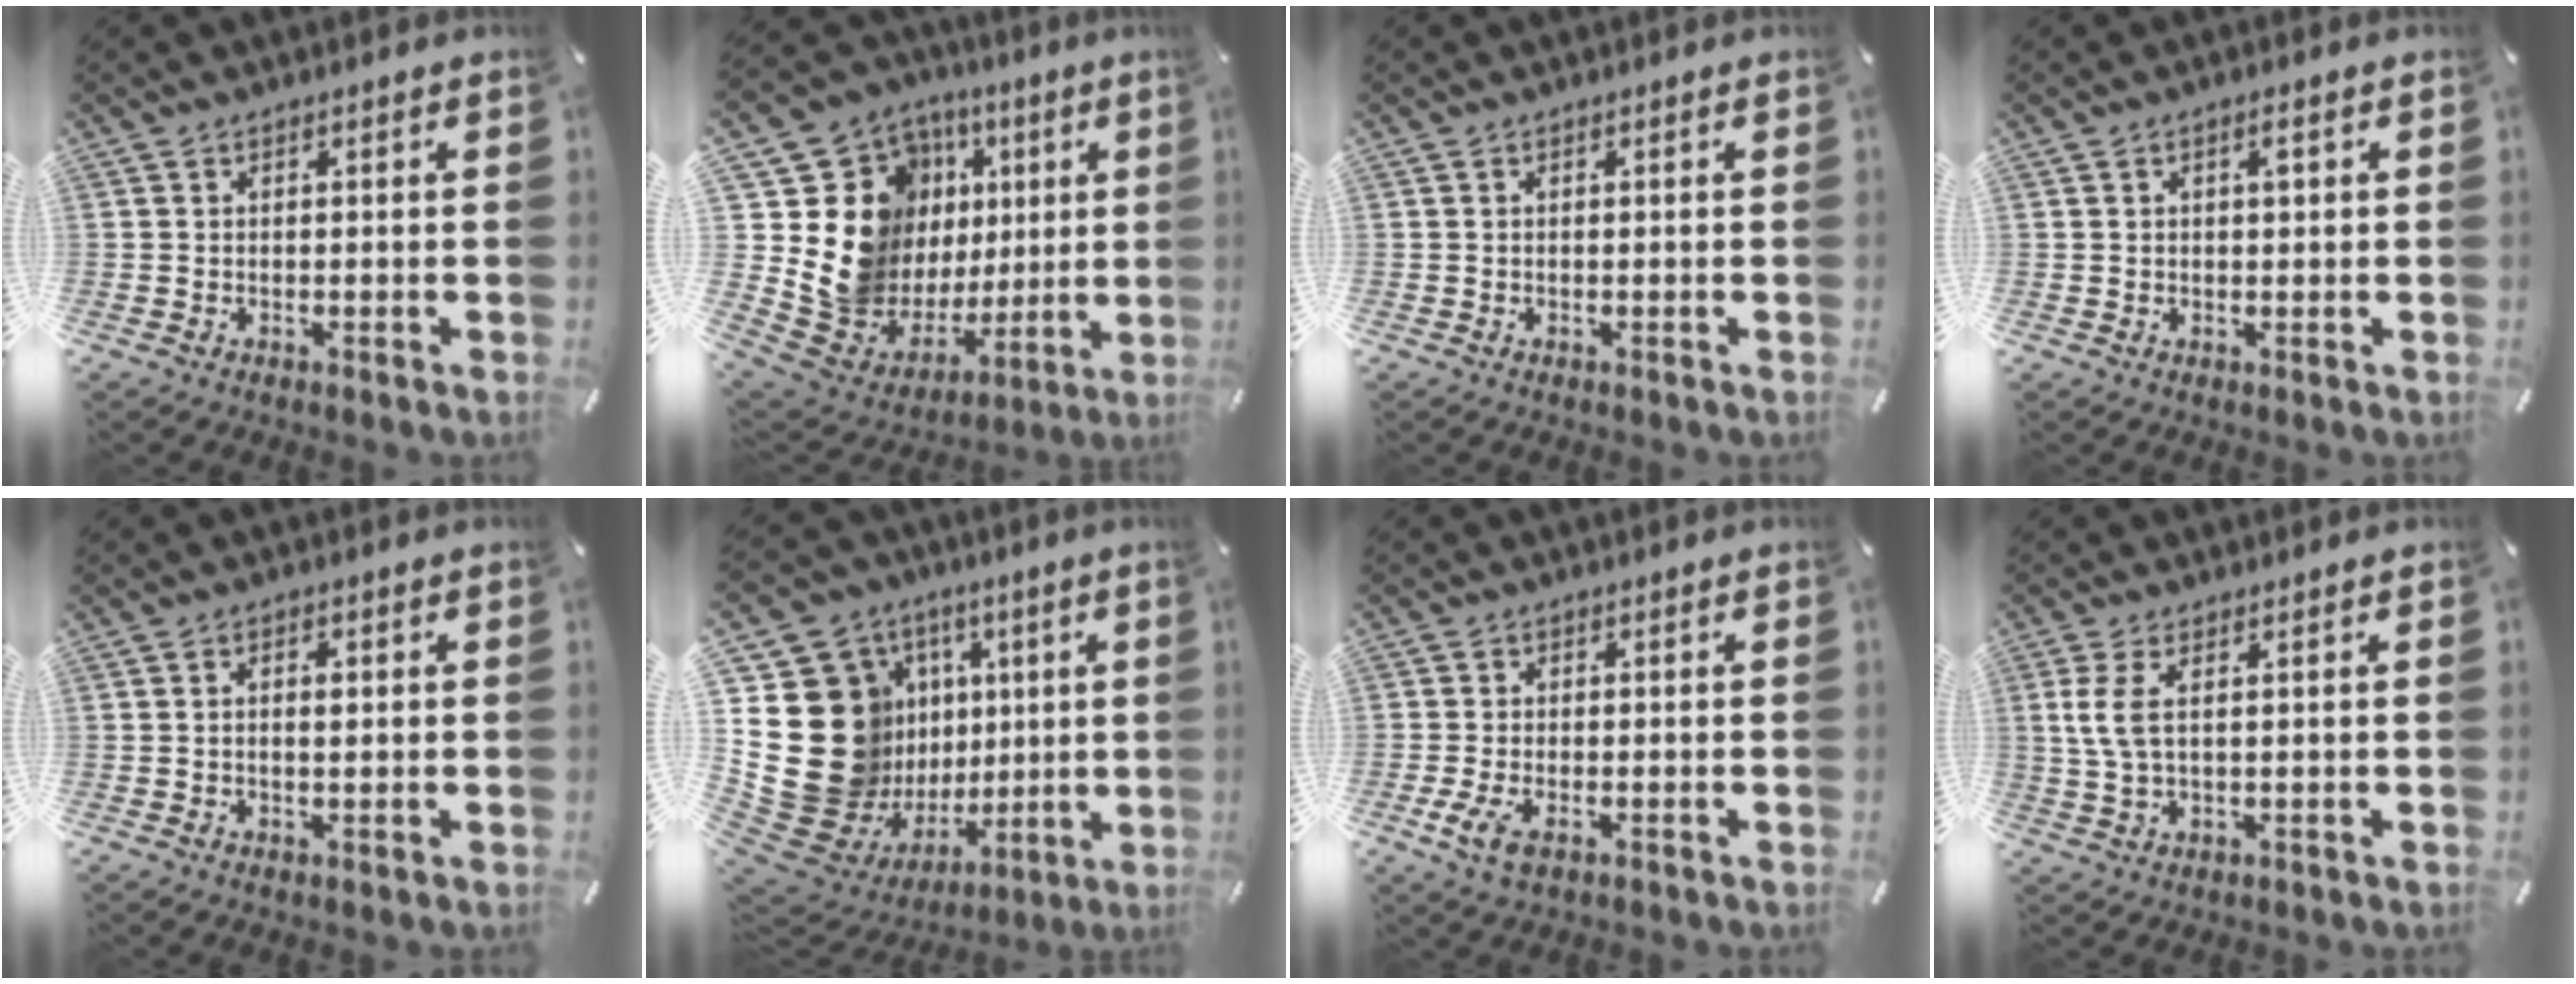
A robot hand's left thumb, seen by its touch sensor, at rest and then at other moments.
{"total": 16.1, "force": [3.6, 14.8, 5.1], "torque": [-0.090, -0.059, 0.102]}
{"total": 0.0}
{"total": 2.0, "force": [0.7, 0.8, 1.6], "torque": [-0.033, 0.005, 0.010]}
{"total": 1.6, "force": [0.2, 0.8, 1.4], "torque": [-0.020, 0.001, -0.001]}
{"total": 26.8, "force": [2.2, 23.1, 13.5], "torque": [-0.242, -0.058, 0.107]}
{"total": 4.3, "force": [-1.9, 2.1, 3.3], "torque": [-0.086, -0.008, -0.038]}
{"total": 5.4, "force": [1.1, 1.9, 5.0], "torque": [-0.119, -0.007, 0.016]}